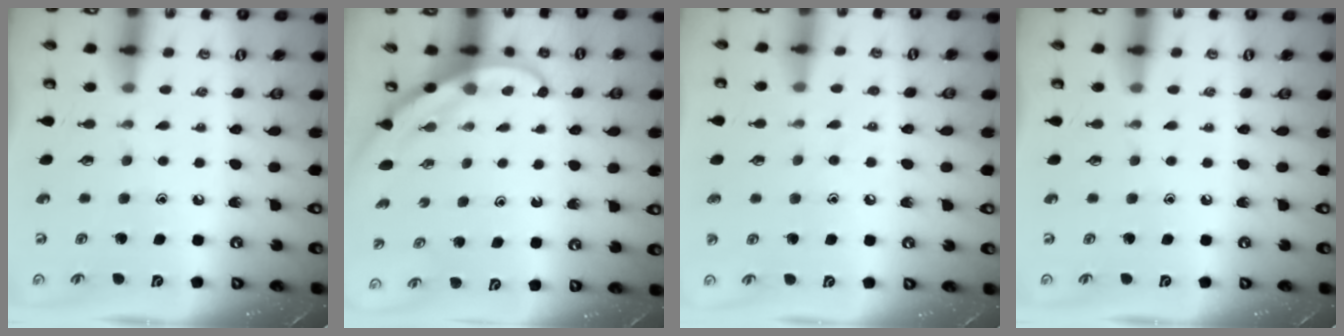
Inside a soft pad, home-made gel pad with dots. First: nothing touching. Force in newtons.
{"total": 3.8, "press": 3.8, "slide": 0.3}
{"total": 7.0, "press": 7.0, "slide": 0.9}
{"total": 0.0}